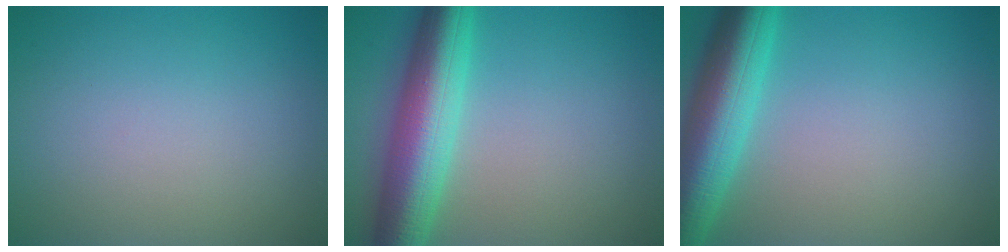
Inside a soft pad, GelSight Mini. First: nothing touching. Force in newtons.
{"total": 8.5, "press": 8.4, "slide": 0.1}
{"total": 8.1, "press": 8.1, "slide": 0.3}